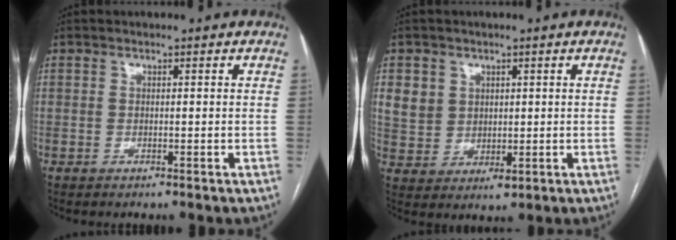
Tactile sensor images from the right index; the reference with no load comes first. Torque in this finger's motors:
{"motor_torque": [0.06, 0.06, 0.08, 0.04]}